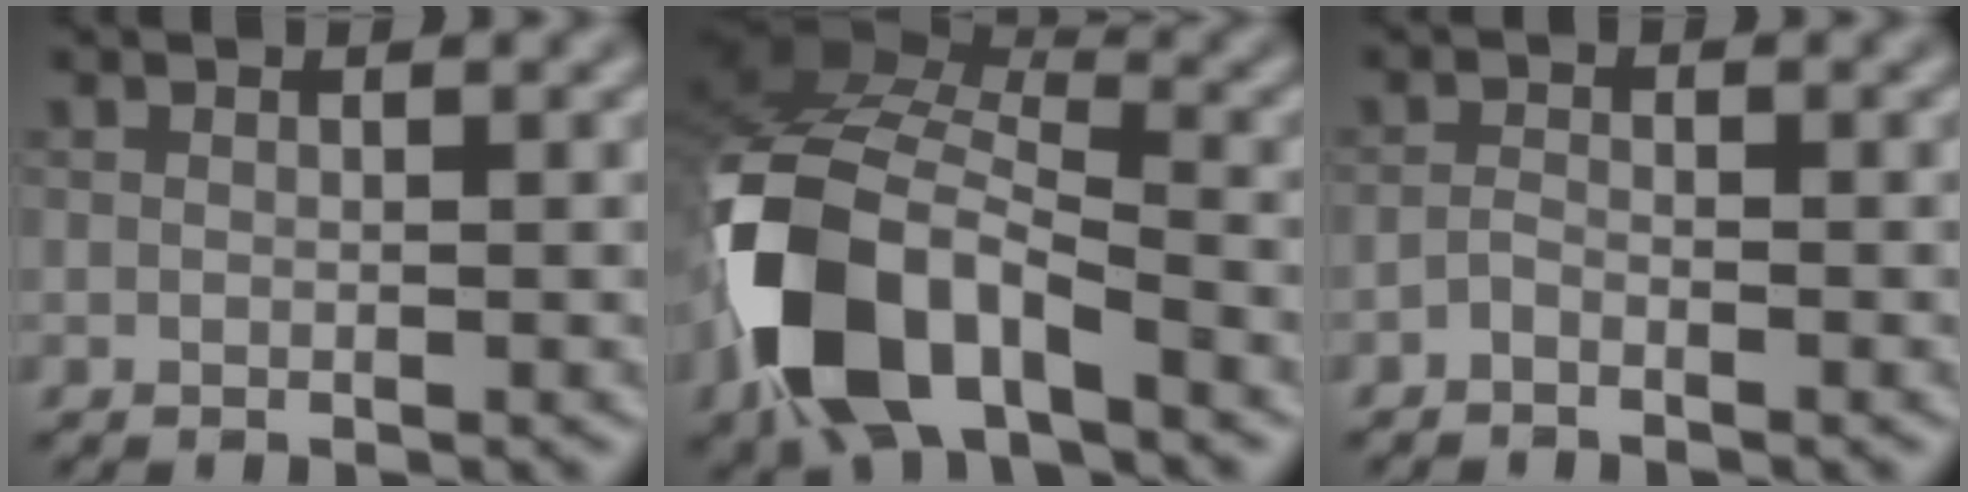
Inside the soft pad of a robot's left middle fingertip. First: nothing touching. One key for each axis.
{"total": 12.0, "fx": -5.6, "fy": 6.6, "fz": 8.4, "tx": -0.181, "ty": -0.004, "tz": -0.110}
{"total": 1.0, "fx": -0.8, "fy": 0.3, "fz": 0.5, "tx": -0.010, "ty": 0.001, "tz": -0.019}